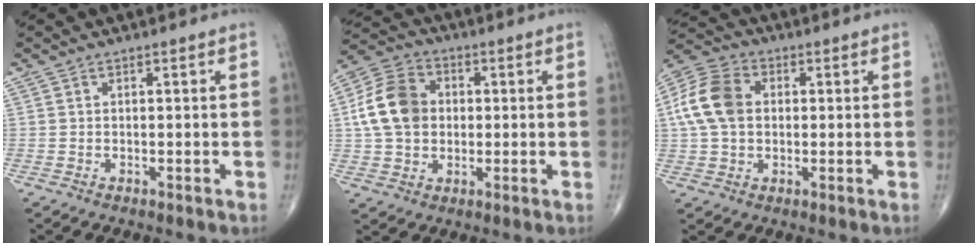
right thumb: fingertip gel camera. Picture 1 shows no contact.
{"total": 12.2, "force": [1.0, 9.4, 7.7], "torque": [-0.129, 0.017, 0.012]}
{"total": 11.5, "force": [1.3, 8.2, 7.9], "torque": [-0.153, 0.021, 0.018]}